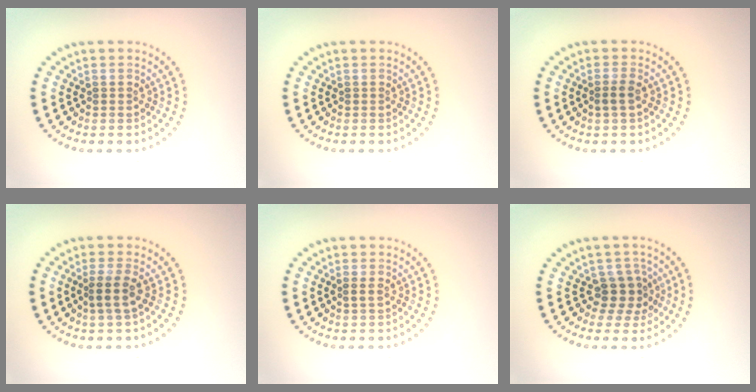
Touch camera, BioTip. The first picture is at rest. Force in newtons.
{"total": 0.0}
{"total": 1.3, "press": 1.1, "slide": 0.6}
{"total": 2.0, "press": 1.6, "slide": 1.1}
{"total": 0.9, "press": 0.9, "slide": 0.2}
{"total": 2.6, "press": 2.1, "slide": 1.6}